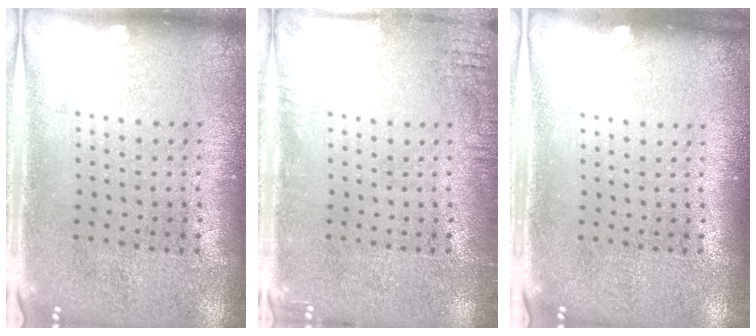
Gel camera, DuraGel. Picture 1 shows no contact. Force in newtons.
{"total": 1.7, "press": 1.7, "slide": 0.2}
{"total": 0.0}